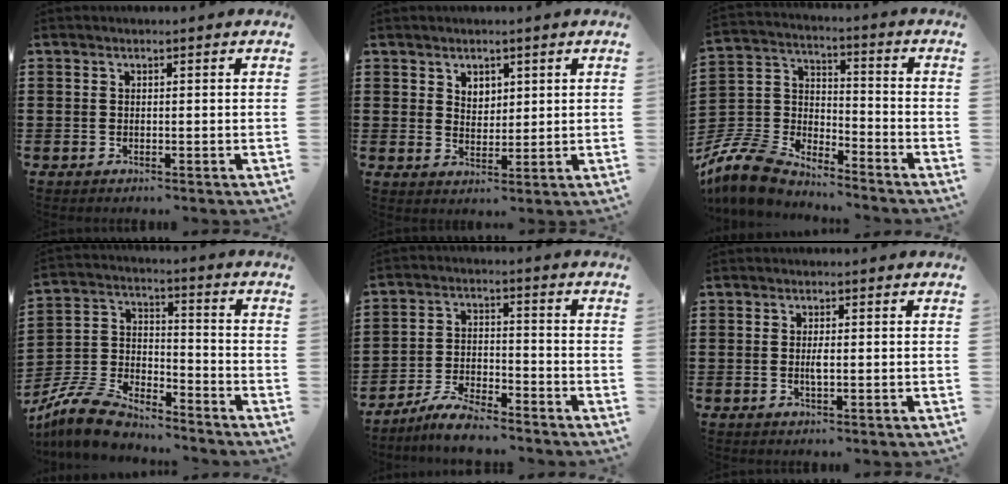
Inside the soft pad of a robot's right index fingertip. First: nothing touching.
{"total": 2.6, "force": [1.9, 1.8, 0.3], "torque": [-0.013, 0.007, 0.036]}
{"total": 8.4, "force": [-7.8, 2.5, 1.8], "torque": [-0.083, -0.002, -0.166]}
{"total": 9.4, "force": [-8.6, 2.2, 3.0], "torque": [-0.076, 0.017, -0.172]}
{"total": 5.4, "force": [-5.0, 0.8, 1.8], "torque": [-0.044, 0.004, -0.098]}
{"total": 1.6, "force": [-0.1, 0.4, 1.6], "torque": [-0.039, -0.003, -0.005]}